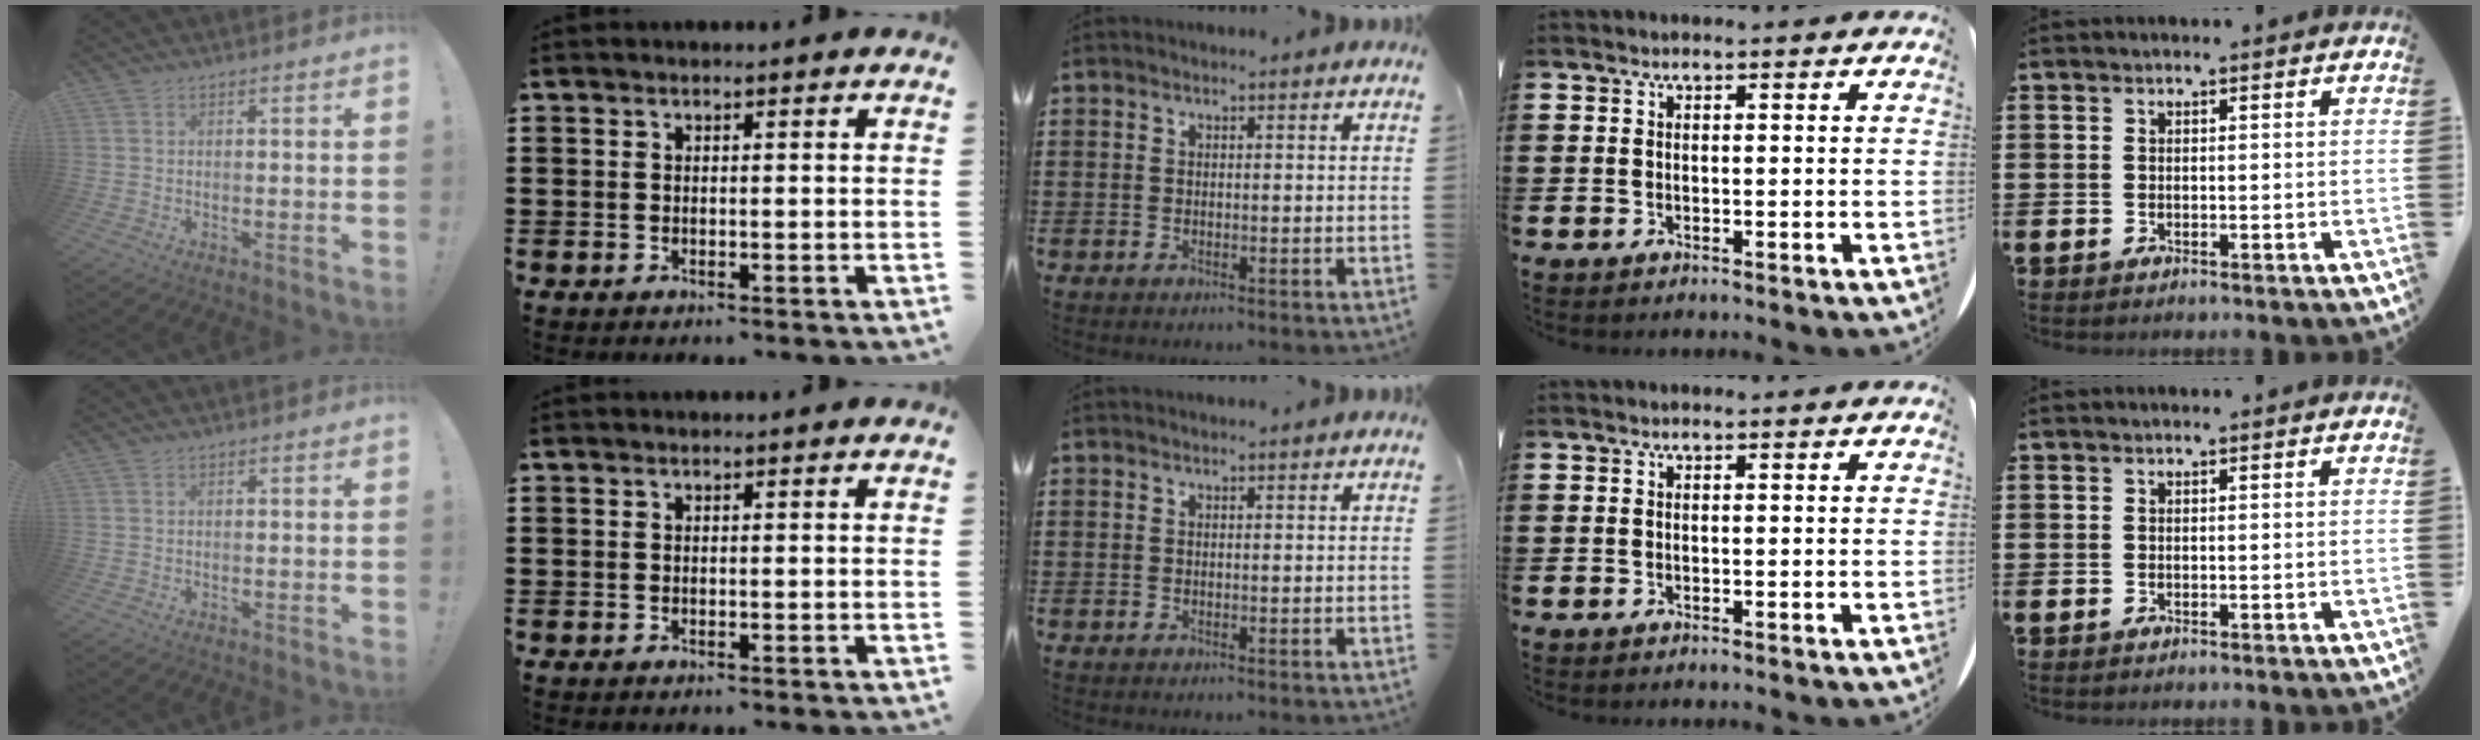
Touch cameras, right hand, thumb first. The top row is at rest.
{}